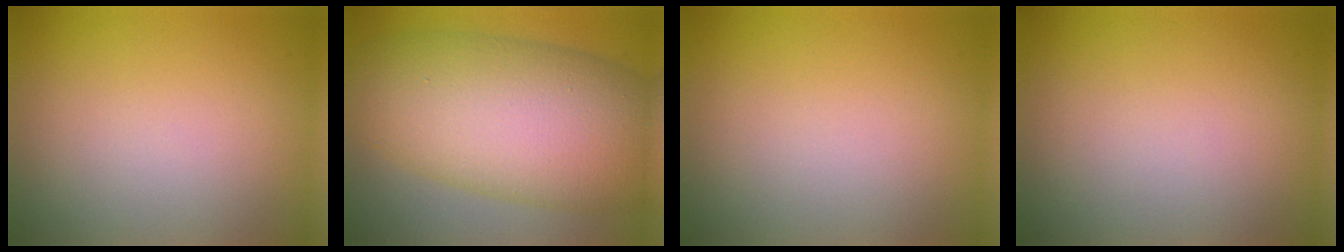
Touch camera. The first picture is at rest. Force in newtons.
{"total": 13.0, "press": 13.0, "slide": 0.1}
{"total": 0.0}
{"total": 0.0}